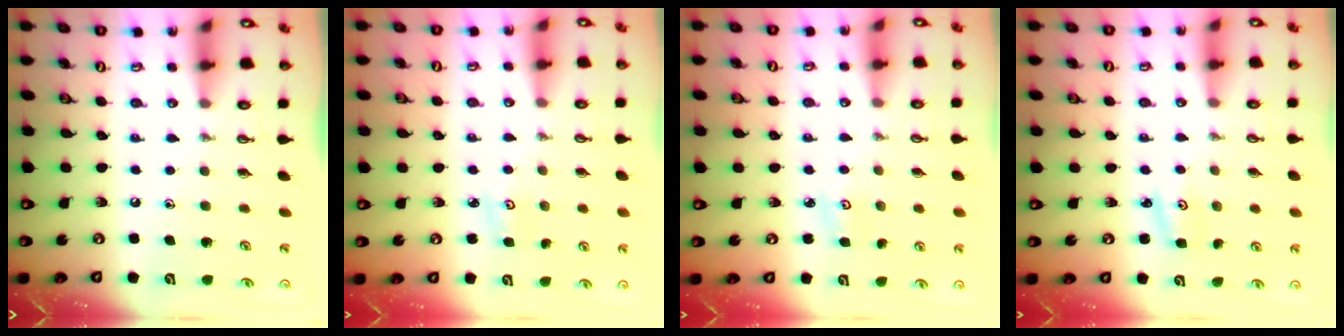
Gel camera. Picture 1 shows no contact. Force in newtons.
{"total": 2.8, "press": 2.7, "slide": 0.4}
{"total": 2.8, "press": 2.7, "slide": 0.4}
{"total": 2.9, "press": 2.9, "slide": 0.3}